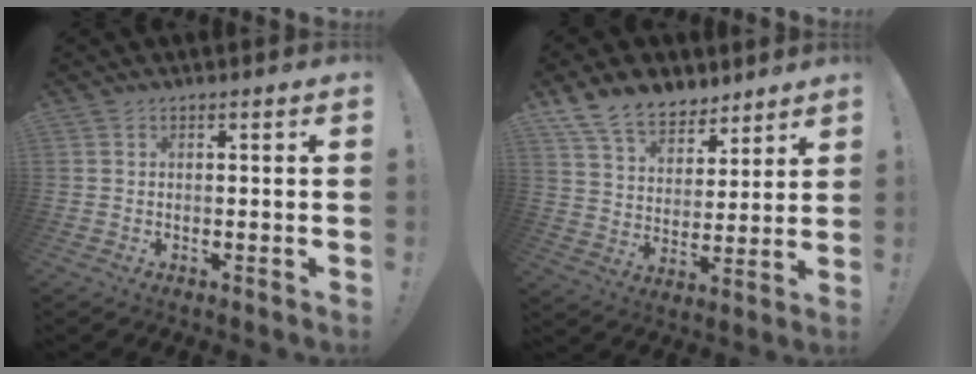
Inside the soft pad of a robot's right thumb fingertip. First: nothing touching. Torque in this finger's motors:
{"motor_torque": [-0.04, 1.44, 1.02, 0.60, 0.03]}